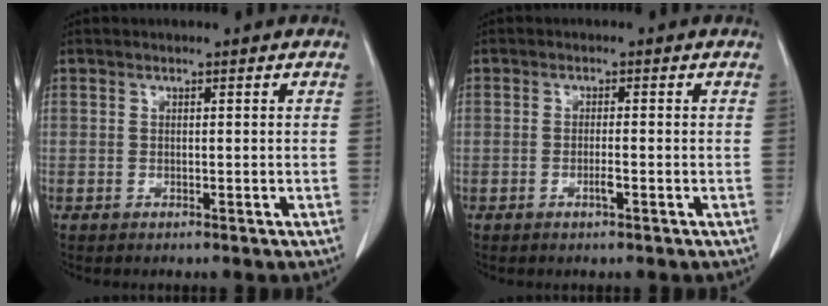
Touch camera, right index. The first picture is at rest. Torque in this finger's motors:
{"motor_torque": [-0.19, 0.16, -0.01, 0.00]}